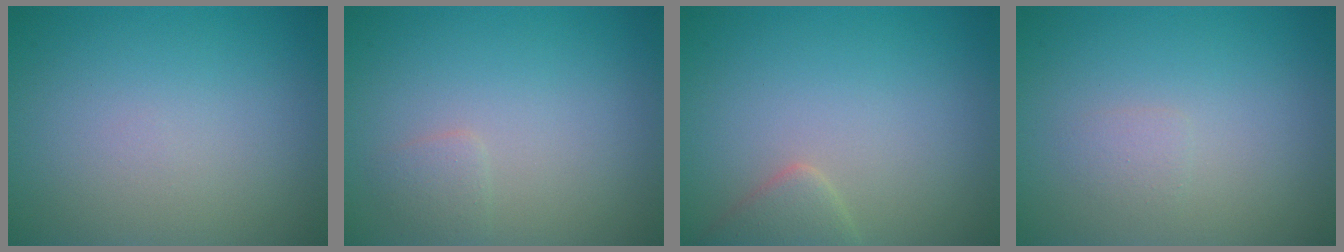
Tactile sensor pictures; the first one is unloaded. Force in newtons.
{"total": 1.0, "press": 1.0, "slide": 0.0}
{"total": 1.9, "press": 1.9, "slide": 0.2}
{"total": 0.9, "press": 0.9, "slide": 0.0}